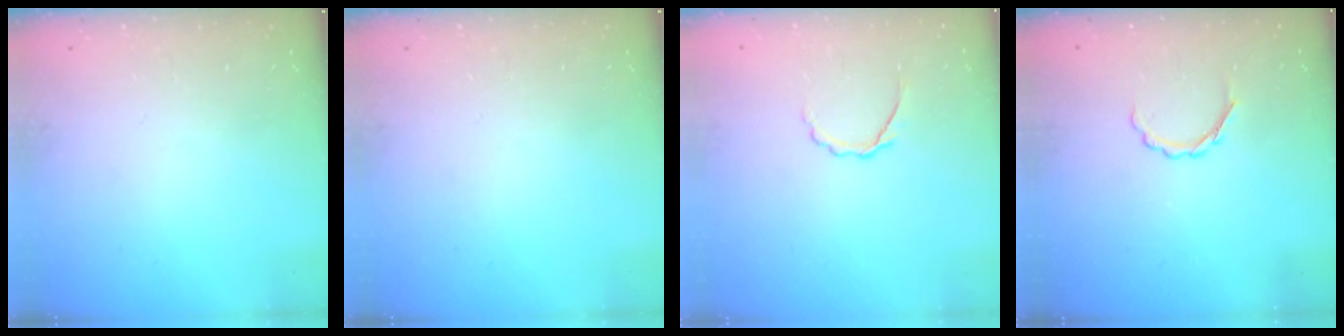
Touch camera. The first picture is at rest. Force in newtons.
{"total": 0.0}
{"total": 2.8, "press": 2.7, "slide": 0.9}
{"total": 3.6, "press": 3.5, "slide": 0.9}